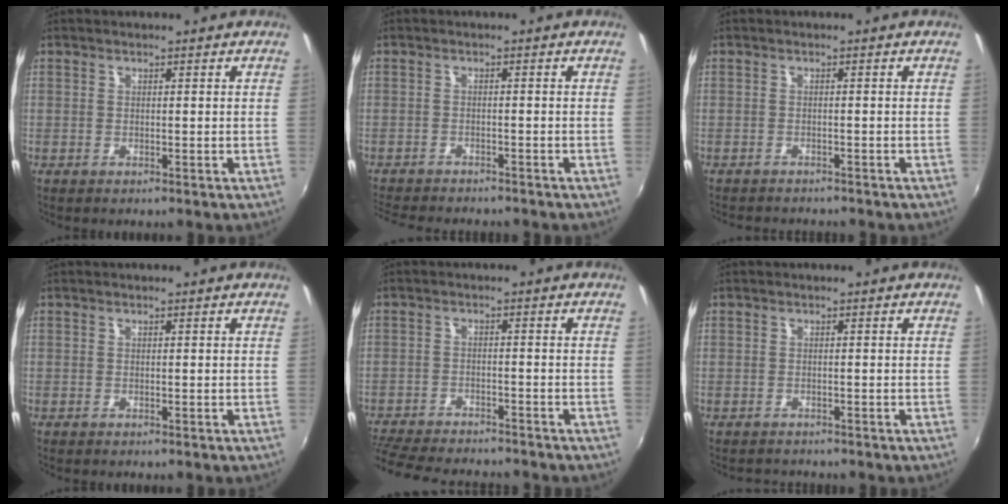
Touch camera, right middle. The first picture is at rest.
{"total": 8.5, "force": [-7.8, 1.6, 3.0], "torque": [-0.078, -0.016, -0.121]}
{"total": 4.1, "force": [-3.8, 0.7, 1.2], "torque": [-0.033, -0.012, -0.057]}
{"total": 0.0}
{"total": 14.7, "force": [-13.0, 3.3, 6.0], "torque": [-0.143, -0.019, -0.204]}
{"total": 1.6, "force": [-1.5, 0.6, -0.1], "torque": [-0.005, -0.001, -0.024]}